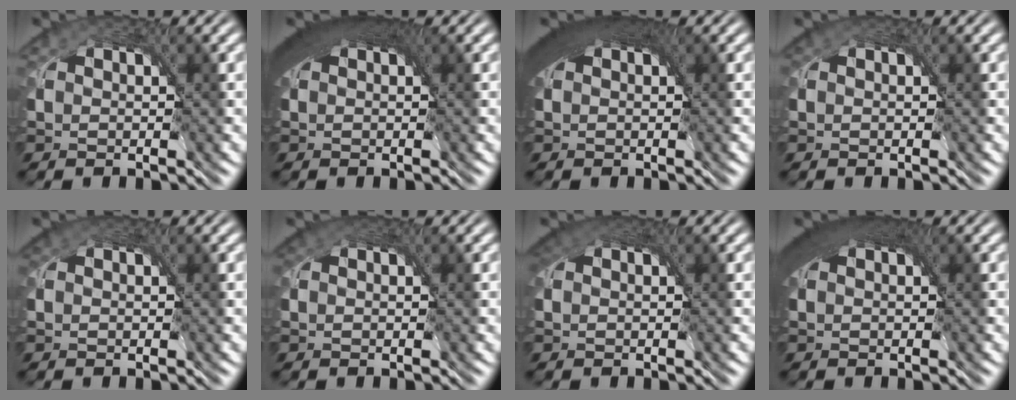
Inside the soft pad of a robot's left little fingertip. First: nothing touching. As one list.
[{"total": 7.4, "force": [3.1, 3.6, 5.7], "torque": [-0.093, 0.018, 0.034]}, {"total": 7.2, "force": [2.8, 3.6, 5.6], "torque": [-0.091, 0.015, 0.031]}, {"total": 0.9, "force": [0.5, 0.6, 0.5], "torque": [-0.009, 0.002, 0.005]}, {"total": 0.9, "force": [0.5, 0.6, 0.5], "torque": [-0.010, 0.002, 0.006]}, {"total": 1.6, "force": [0.8, 1.1, 0.9], "torque": [-0.018, 0.003, 0.009]}, {"total": 3.7, "force": [1.9, 2.3, 2.3], "torque": [-0.046, 0.007, 0.021]}, {"total": 6.6, "force": [2.9, 3.2, 5.0], "torque": [-0.084, 0.014, 0.033]}]